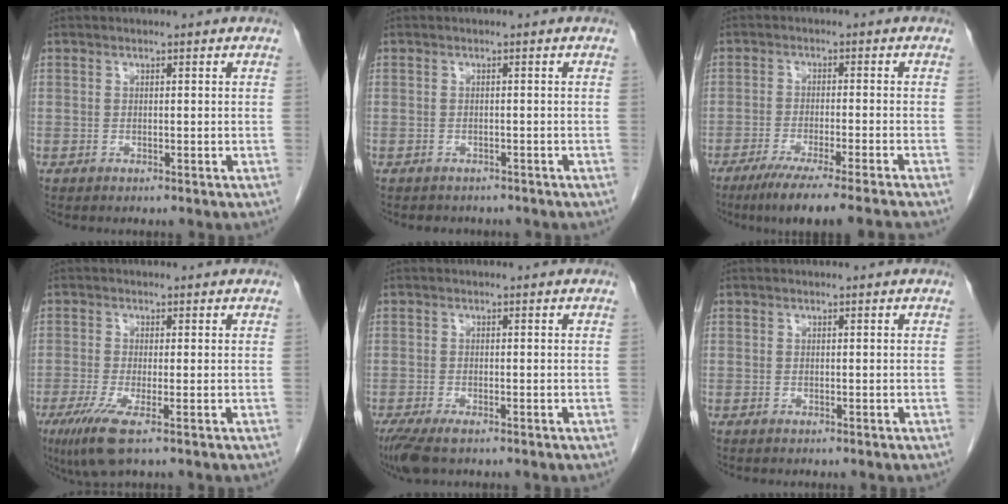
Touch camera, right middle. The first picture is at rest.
{"total": 3.6, "force": [-3.1, 1.6, 0.7], "torque": [-0.015, 0.001, -0.037]}
{"total": 10.8, "force": [-8.9, -1.4, 6.0], "torque": [-0.073, -0.035, -0.138]}
{"total": 5.2, "force": [-2.6, 0.4, 4.5], "torque": [-0.093, -0.019, -0.048]}
{"total": 4.7, "force": [-3.2, 1.3, 3.1], "torque": [-0.061, -0.014, -0.056]}
{"total": 0.0}